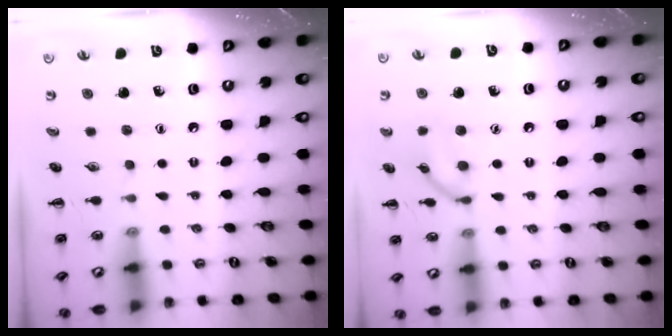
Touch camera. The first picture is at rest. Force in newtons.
{"total": 9.9, "press": 9.9, "slide": 0.4}